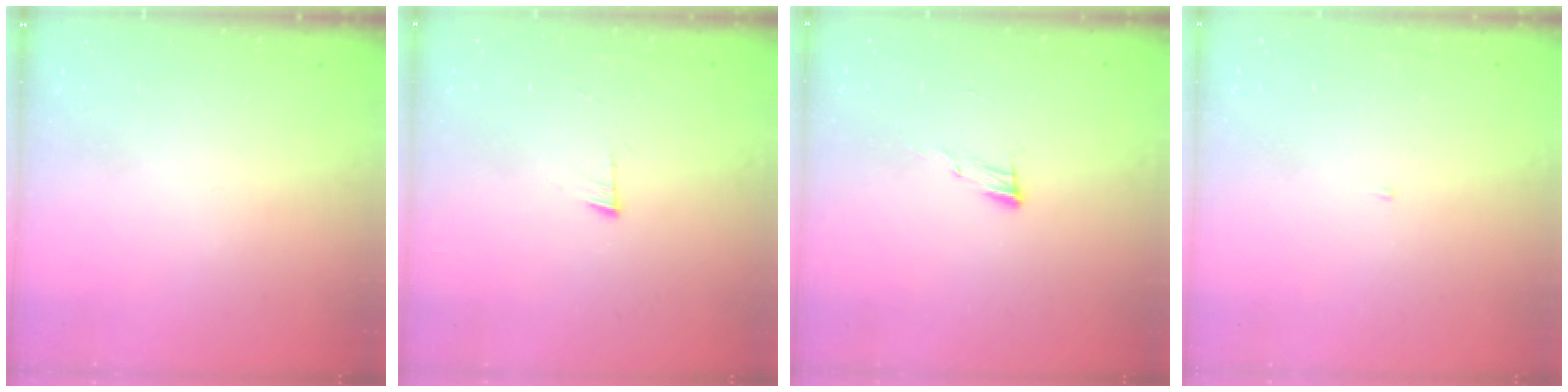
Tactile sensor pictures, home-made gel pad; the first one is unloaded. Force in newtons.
{"total": 3.6, "press": 3.5, "slide": 0.5}
{"total": 5.4, "press": 5.4, "slide": 0.5}
{"total": 2.1, "press": 2.1, "slide": 0.2}